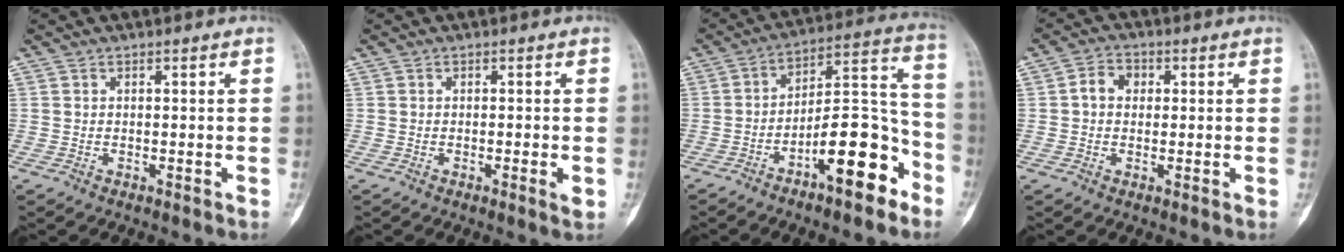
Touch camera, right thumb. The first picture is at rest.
{"total": 1.9, "force": [-0.5, 0.2, 1.8], "torque": [-0.034, -0.005, -0.009]}
{"total": 15.9, "force": [-8.5, 5.4, 12.3], "torque": [-0.176, 0.084, -0.136]}
{"total": 4.0, "force": [0.4, 3.3, 2.3], "torque": [-0.026, 0.013, 0.000]}